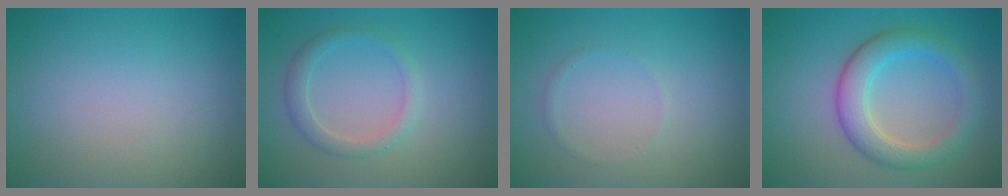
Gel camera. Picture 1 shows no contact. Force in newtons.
{"total": 2.1, "press": 2.1, "slide": 0.2}
{"total": 0.6, "press": 0.6, "slide": 0.1}
{"total": 4.5, "press": 4.5, "slide": 0.2}